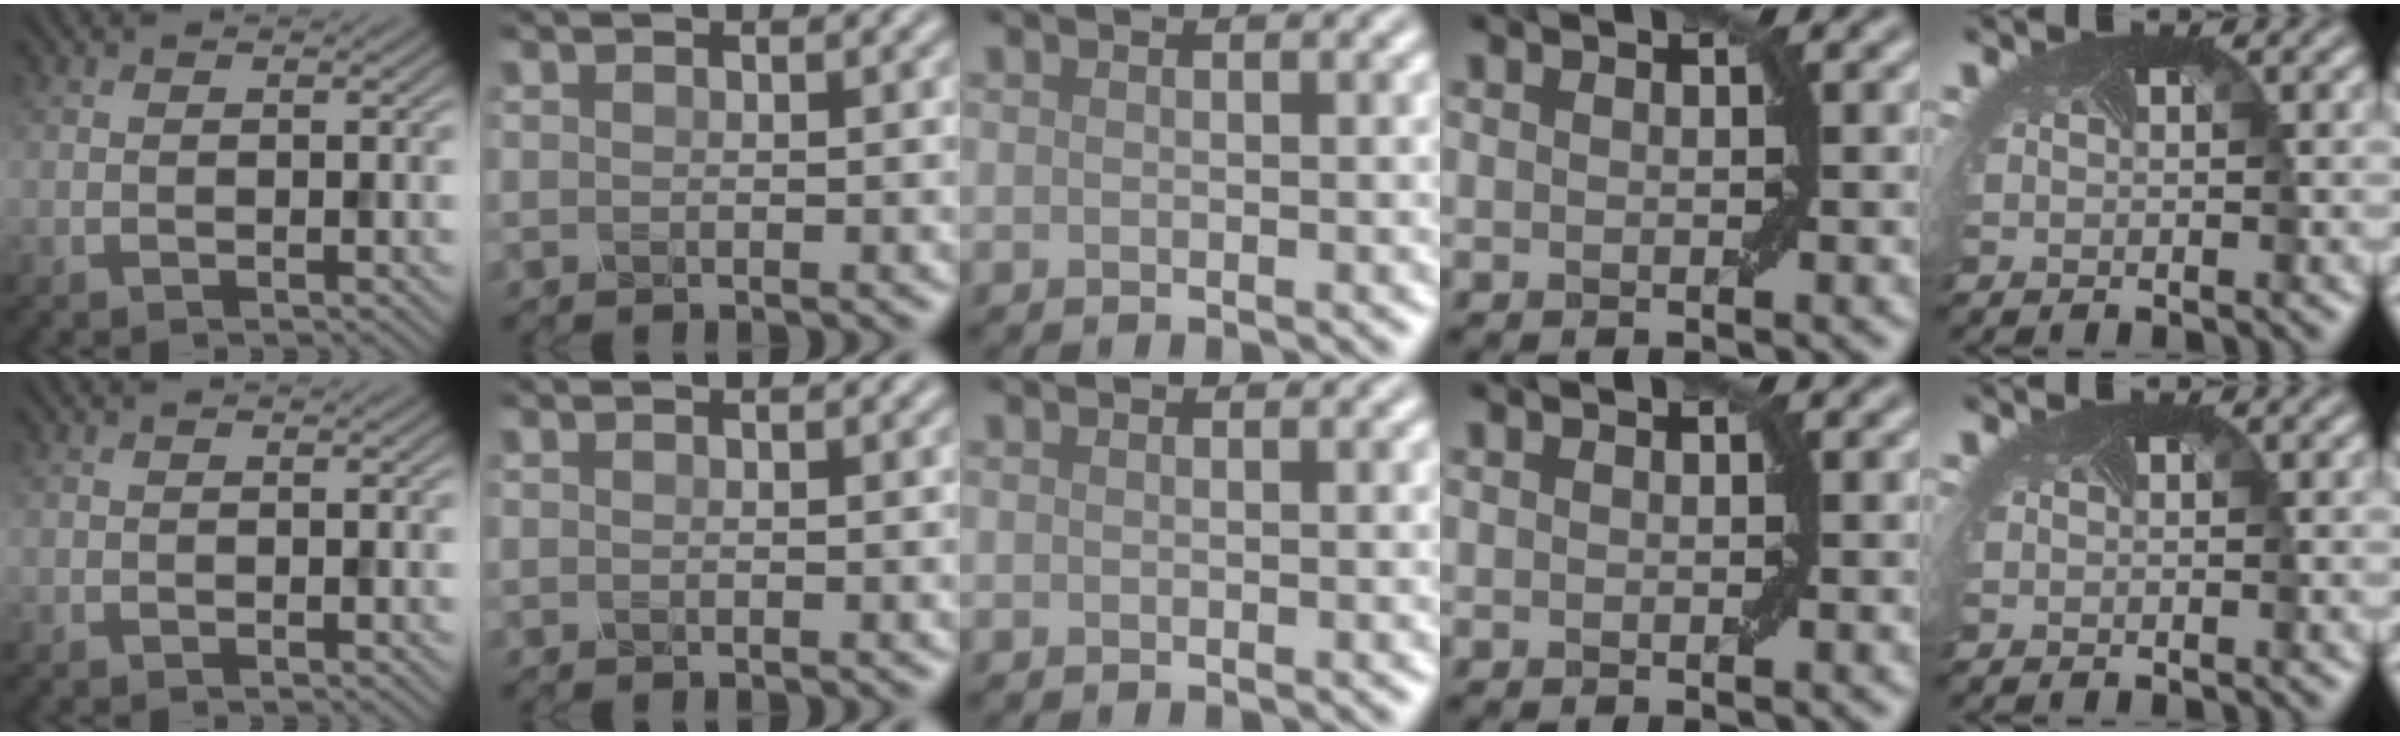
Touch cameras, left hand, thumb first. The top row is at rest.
{}